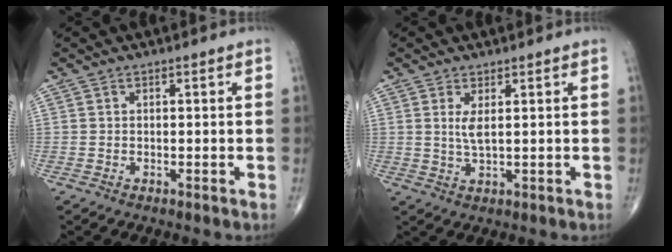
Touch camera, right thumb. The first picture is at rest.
{"total": 2.9, "force": [0.8, 0.7, 2.7], "torque": [-0.059, -0.012, 0.023]}